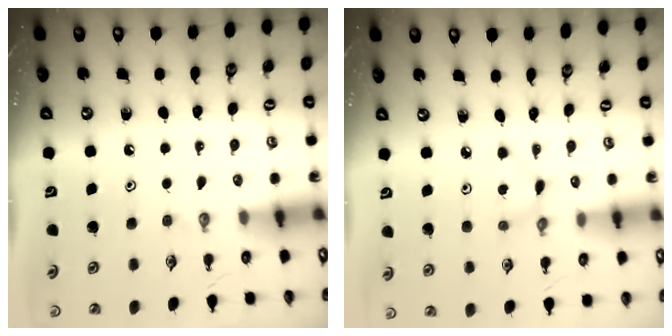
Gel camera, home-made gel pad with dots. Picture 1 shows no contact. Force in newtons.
{"total": 1.9, "press": 1.9, "slide": 0.2}